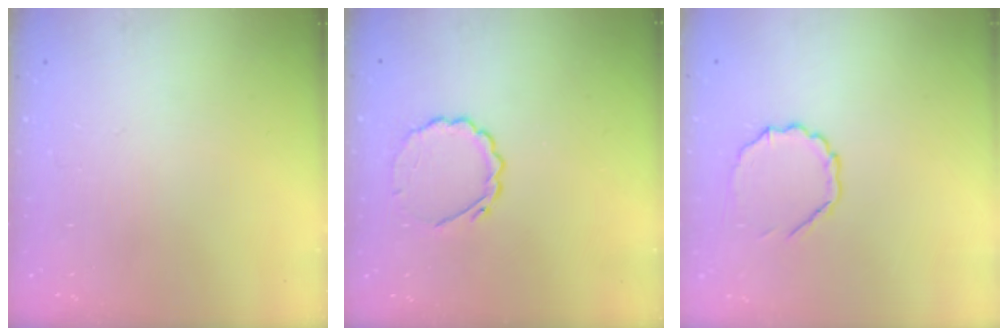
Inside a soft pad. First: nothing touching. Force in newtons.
{"total": 5.6, "press": 5.4, "slide": 1.7}
{"total": 5.9, "press": 5.7, "slide": 1.7}